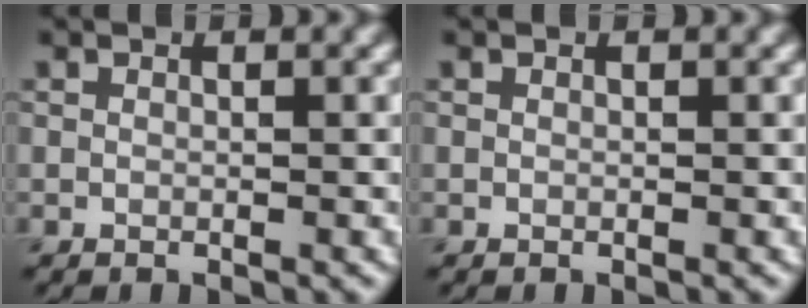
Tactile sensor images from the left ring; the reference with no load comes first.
{"total": 0.0}